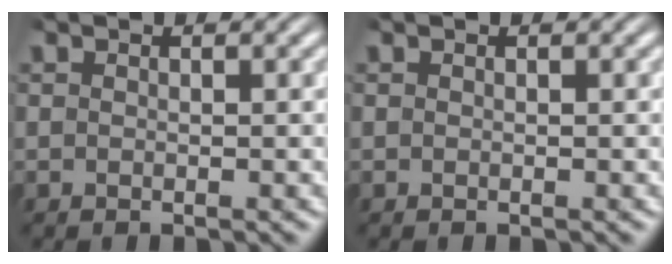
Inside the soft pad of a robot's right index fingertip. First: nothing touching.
{"total": 0.0}